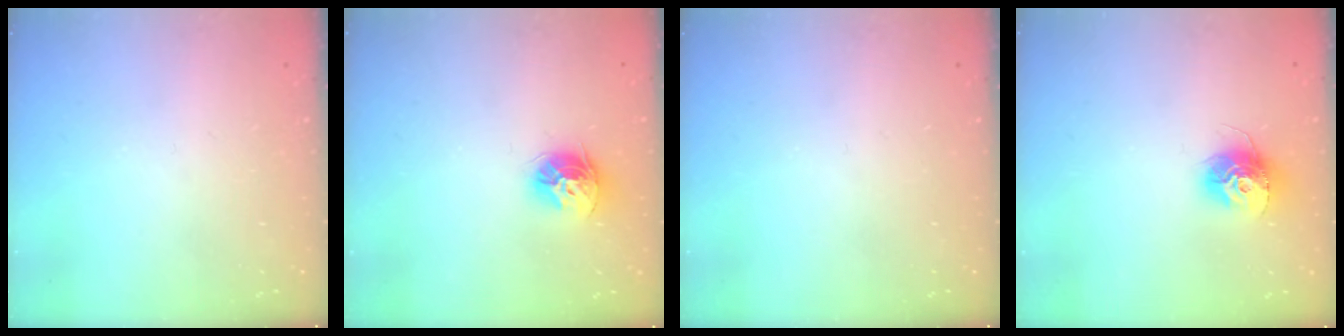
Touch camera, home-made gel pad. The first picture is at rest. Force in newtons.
{"total": 10.4, "press": 10.3, "slide": 1.1}
{"total": 0.0}
{"total": 11.5, "press": 11.5, "slide": 0.8}